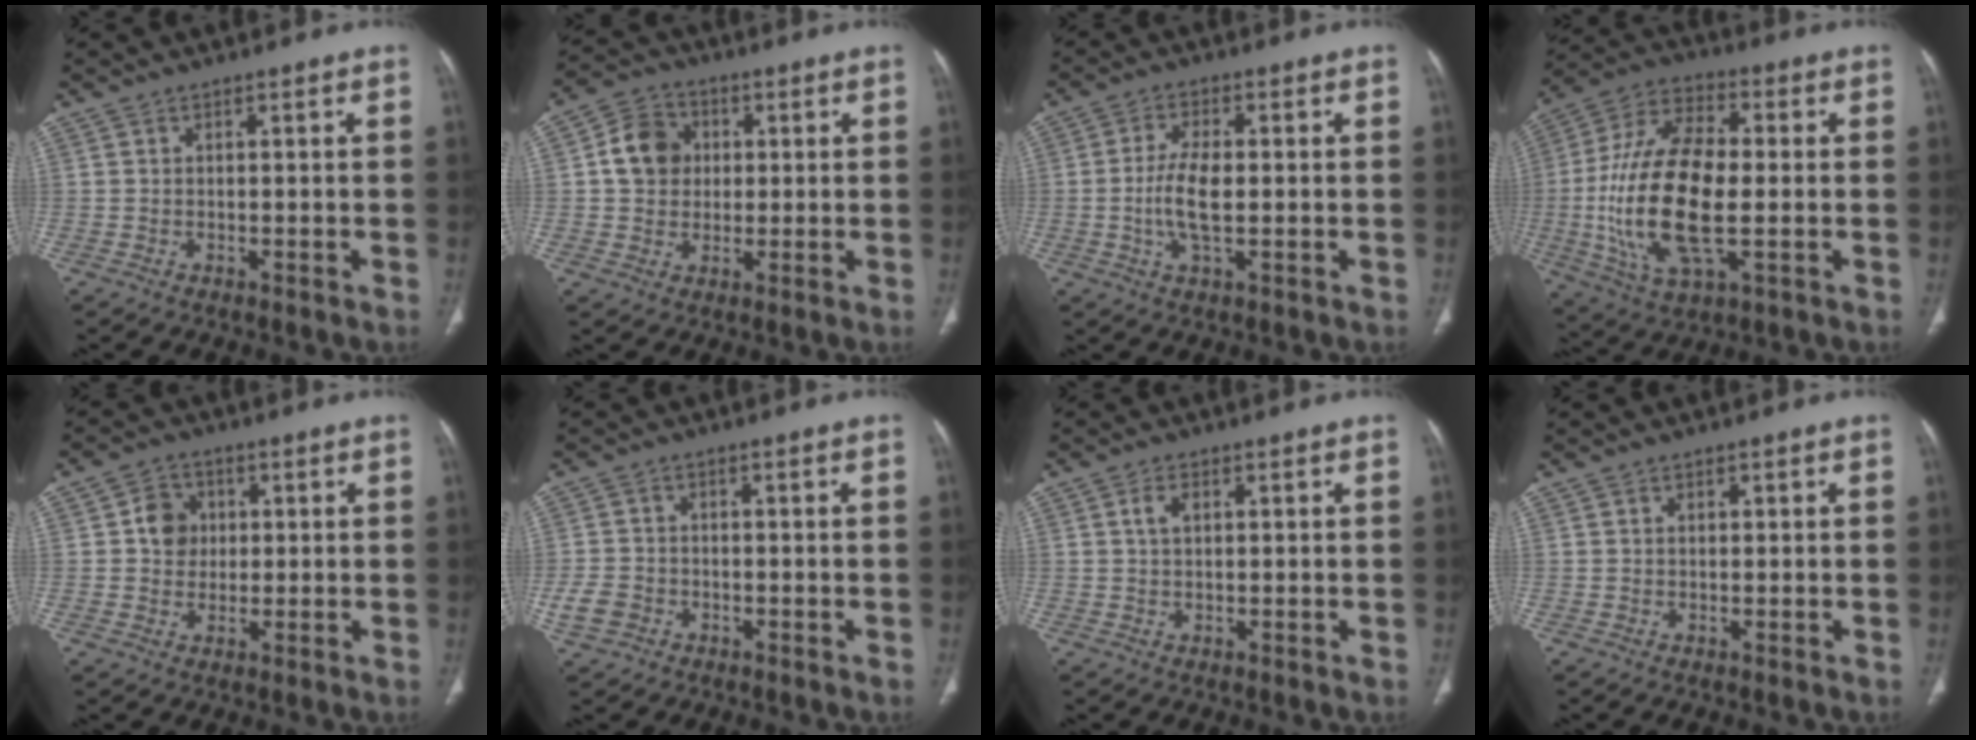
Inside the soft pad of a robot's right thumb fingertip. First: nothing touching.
{"total": 8.7, "force": [1.2, 7.5, 4.3], "torque": [-0.054, 0.007, 0.013]}
{"total": 7.0, "force": [-0.5, 2.8, 6.4], "torque": [-0.135, 0.001, -0.012]}
{"total": 21.7, "force": [-1.9, 9.9, 19.2], "torque": [-0.394, 0.010, -0.032]}
{"total": 5.7, "force": [0.9, 5.1, 2.5], "torque": [-0.014, 0.003, 0.010]}
{"total": 4.4, "force": [-1.7, 3.6, 2.0], "torque": [-0.042, 0.014, -0.029]}
{"total": 2.5, "force": [0.7, 1.5, 1.8], "torque": [-0.032, 0.004, 0.012]}
{"total": 0.7, "force": [0.2, 0.5, 0.4], "torque": [-0.004, 0.000, 0.004]}